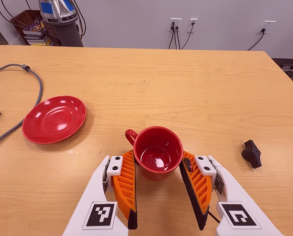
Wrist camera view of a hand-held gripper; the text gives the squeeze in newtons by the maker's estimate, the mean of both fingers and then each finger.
{"total": 6.7, "left": 7.1, "right": 6.3}